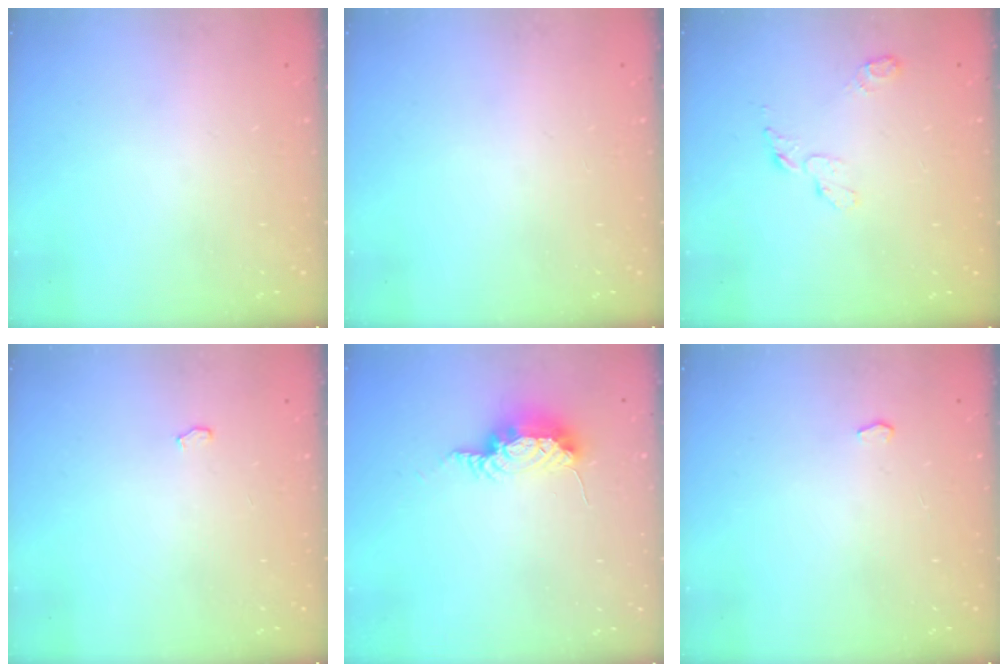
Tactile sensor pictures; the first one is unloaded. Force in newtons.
{"total": 0.0}
{"total": 5.0, "press": 5.0, "slide": 0.6}
{"total": 3.7, "press": 2.8, "slide": 2.5}
{"total": 7.9, "press": 7.7, "slide": 1.8}
{"total": 2.0, "press": 1.9, "slide": 0.3}